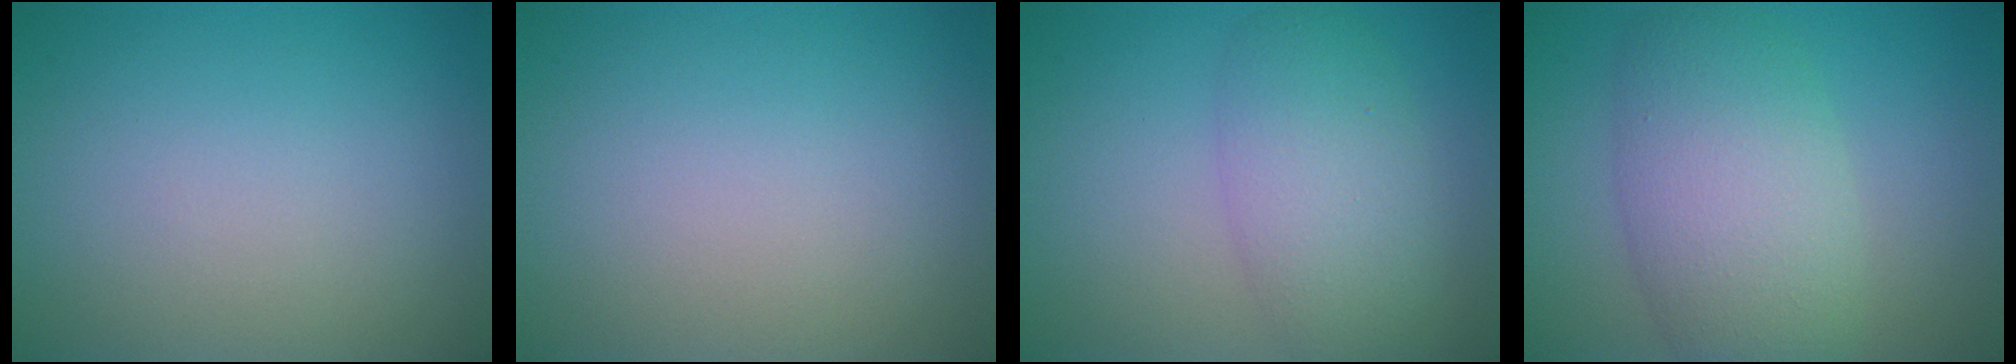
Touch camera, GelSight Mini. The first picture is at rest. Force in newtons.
{"total": 0.0}
{"total": 4.9, "press": 4.9, "slide": 0.3}
{"total": 7.0, "press": 7.0, "slide": 0.1}